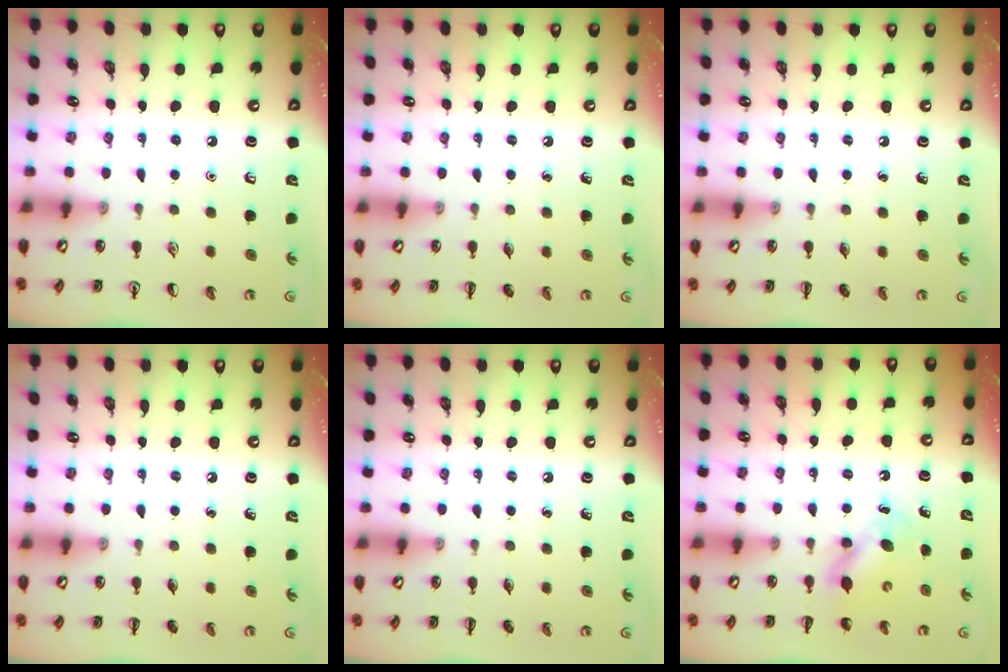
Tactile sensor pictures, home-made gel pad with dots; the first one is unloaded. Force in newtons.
{"total": 0.0}
{"total": 0.0}
{"total": 0.0}
{"total": 0.0}
{"total": 5.0, "press": 5.0, "slide": 0.6}